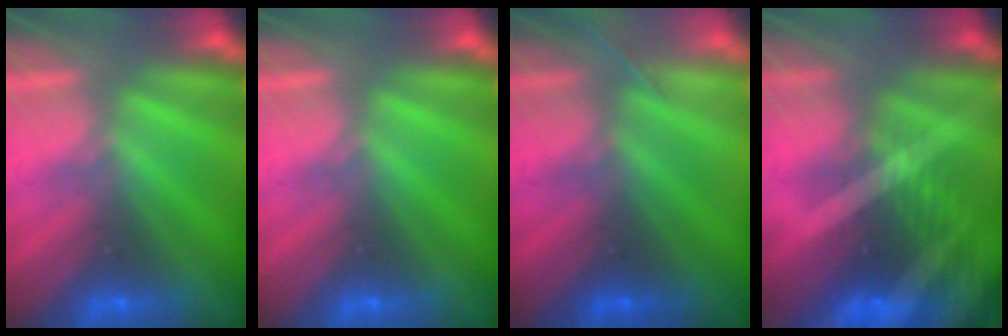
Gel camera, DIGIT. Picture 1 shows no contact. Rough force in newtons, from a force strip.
{"total": 0.0}
{"total": 1.4}
{"total": 9.1}